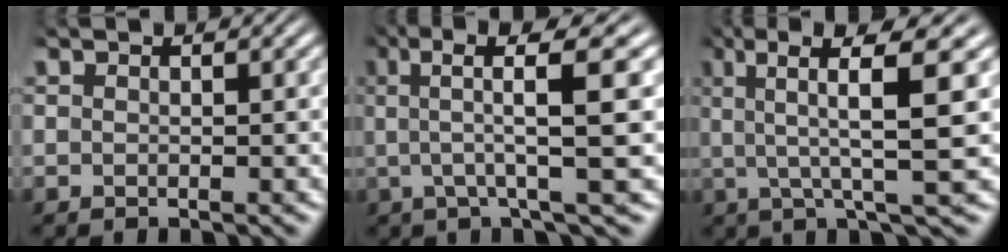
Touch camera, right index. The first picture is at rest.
{"total": 8.4, "force": [4.3, 2.0, 7.0], "torque": [-0.110, 0.026, 0.048]}
{"total": 8.3, "force": [3.7, 1.5, 7.3], "torque": [-0.117, 0.013, 0.049]}